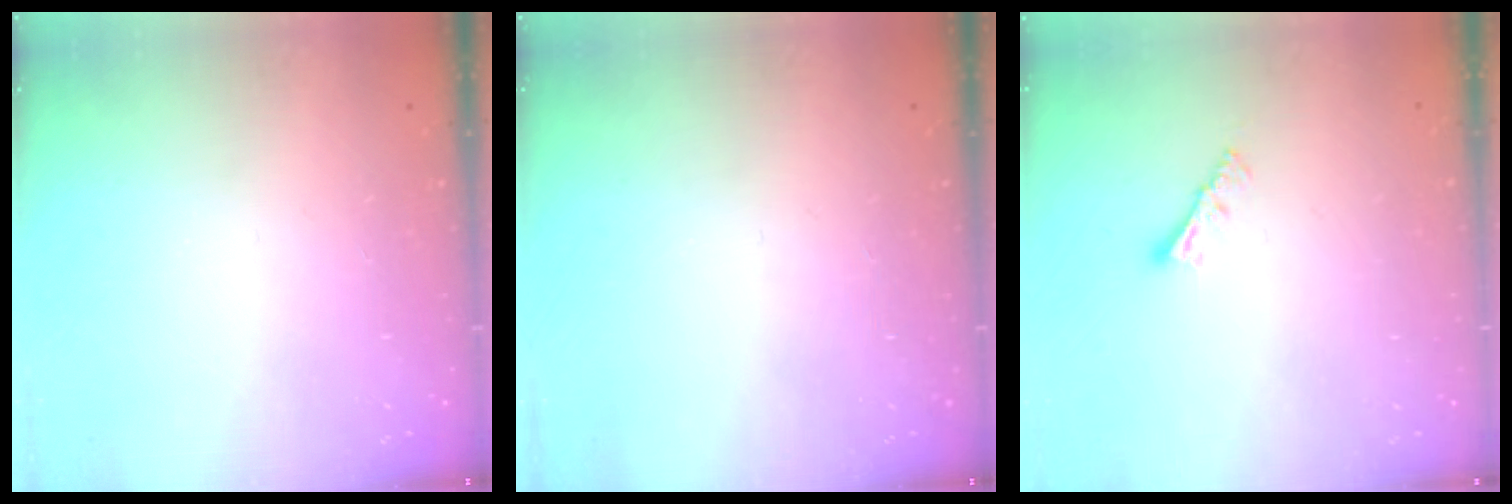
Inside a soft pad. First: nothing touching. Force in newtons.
{"total": 0.0}
{"total": 3.5, "press": 3.5, "slide": 0.3}